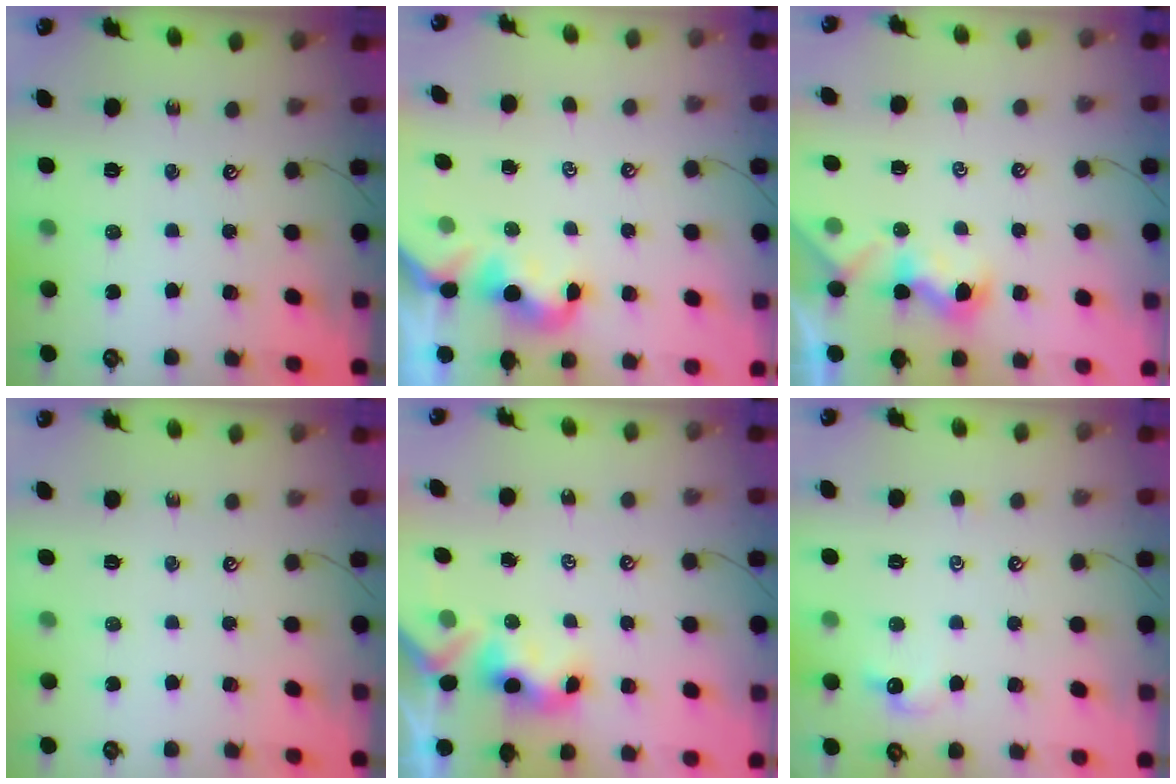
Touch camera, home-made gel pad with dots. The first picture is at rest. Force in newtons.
{"total": 1.5, "press": 1.4, "slide": 0.5}
{"total": 0.9, "press": 0.5, "slide": 0.7}
{"total": 0.0}
{"total": 3.2, "press": 3.2, "slide": 0.4}
{"total": 0.7, "press": 0.2, "slide": 0.6}